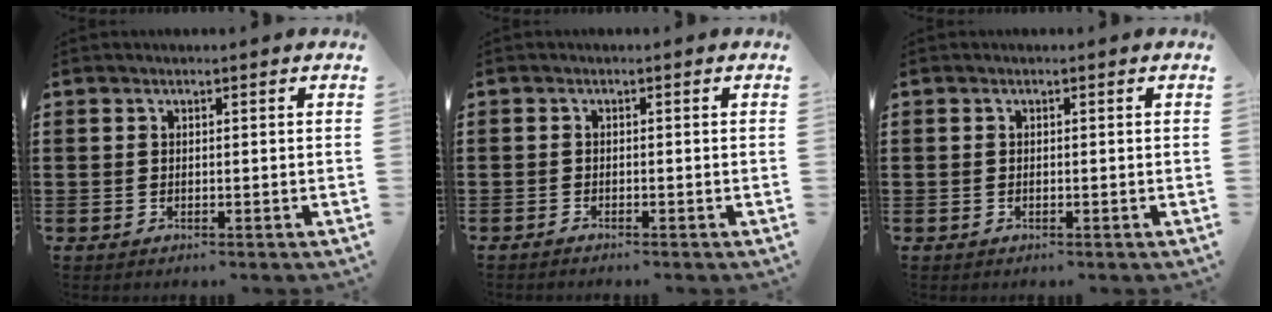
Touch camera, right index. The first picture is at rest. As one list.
[{"total": 0.8, "force": [-0.8, -0.1, 0.1], "torque": [-0.003, -0.001, -0.016]}, {"total": 0.0}]